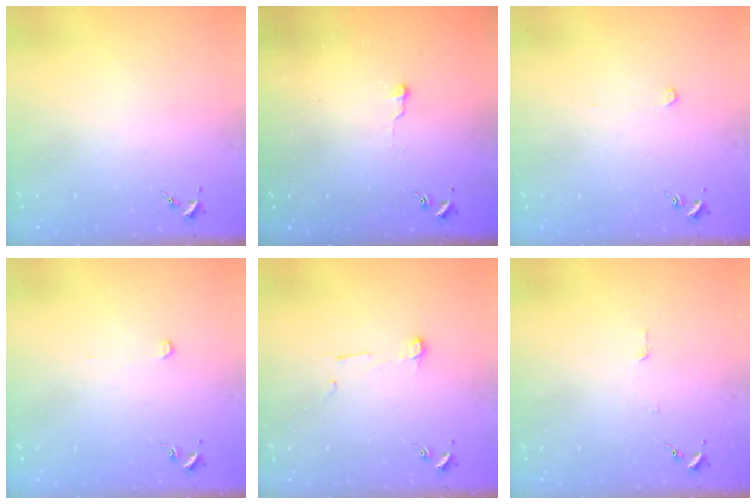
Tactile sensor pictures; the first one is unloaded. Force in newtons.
{"total": 3.6, "press": 3.6, "slide": 0.3}
{"total": 2.8, "press": 2.8, "slide": 0.1}
{"total": 2.4, "press": 2.4, "slide": 0.0}
{"total": 5.0, "press": 5.0, "slide": 0.3}
{"total": 2.7, "press": 2.7, "slide": 0.2}